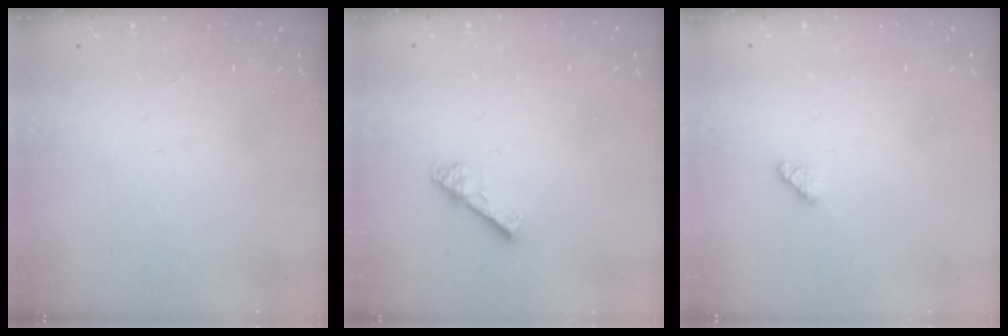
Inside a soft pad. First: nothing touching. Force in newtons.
{"total": 3.6, "press": 3.6, "slide": 0.3}
{"total": 2.9, "press": 2.9, "slide": 0.3}